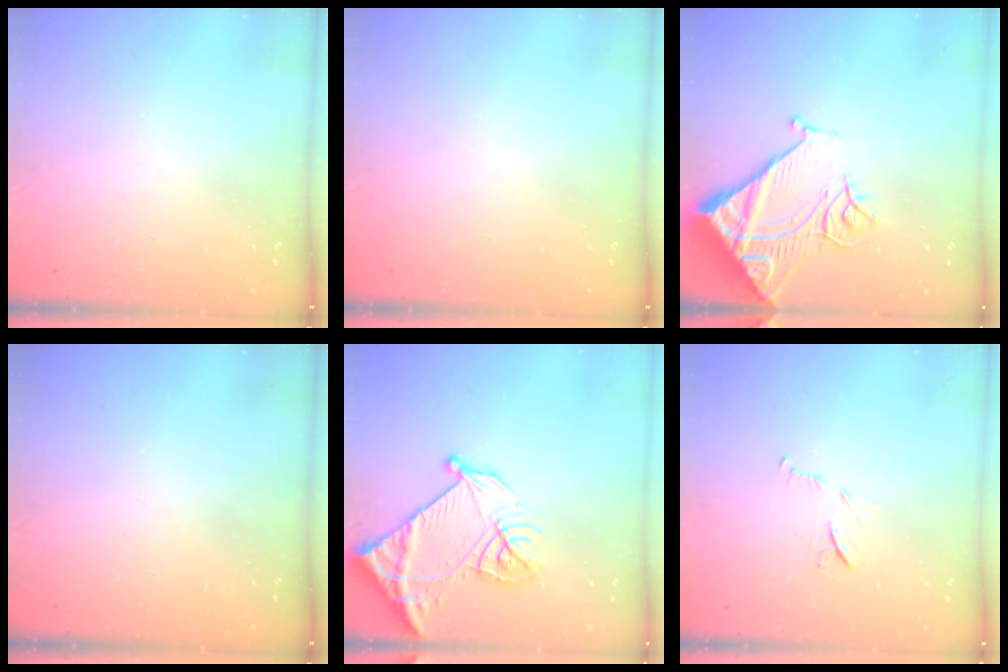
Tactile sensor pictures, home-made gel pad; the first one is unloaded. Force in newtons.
{"total": 0.0}
{"total": 16.6, "press": 16.5, "slide": 1.7}
{"total": 0.0}
{"total": 17.4, "press": 17.3, "slide": 1.8}
{"total": 6.0, "press": 6.0, "slide": 0.6}